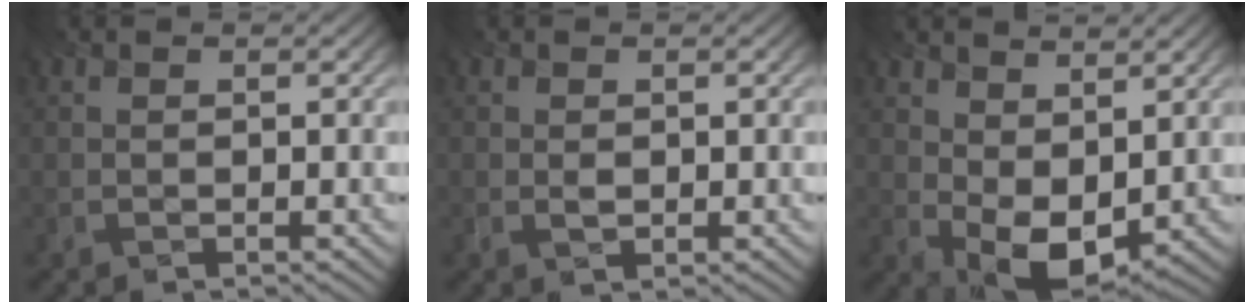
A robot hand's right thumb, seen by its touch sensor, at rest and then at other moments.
{"total": 0.6, "force": [-0.2, 0.4, 0.4], "torque": [-0.011, 0.003, 0.002]}
{"total": 8.1, "force": [1.6, 4.8, 6.3], "torque": [-0.124, -0.007, 0.039]}